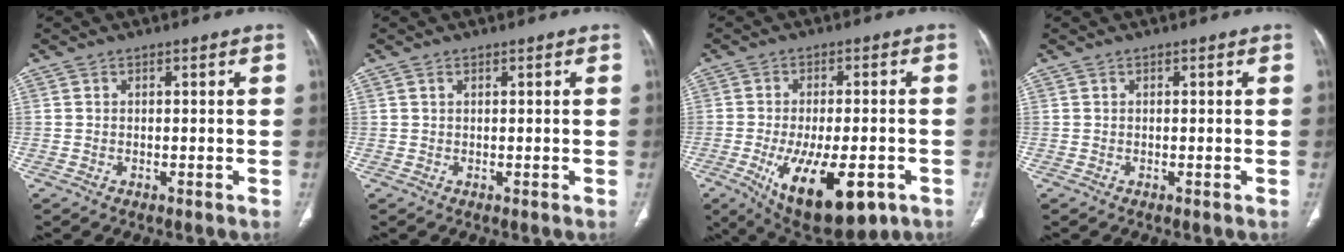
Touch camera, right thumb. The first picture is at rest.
{"total": 0.0}
{"total": 18.0, "force": [-7.5, 7.6, 14.5], "torque": [-0.228, -0.001, -0.095]}
{"total": 0.0}